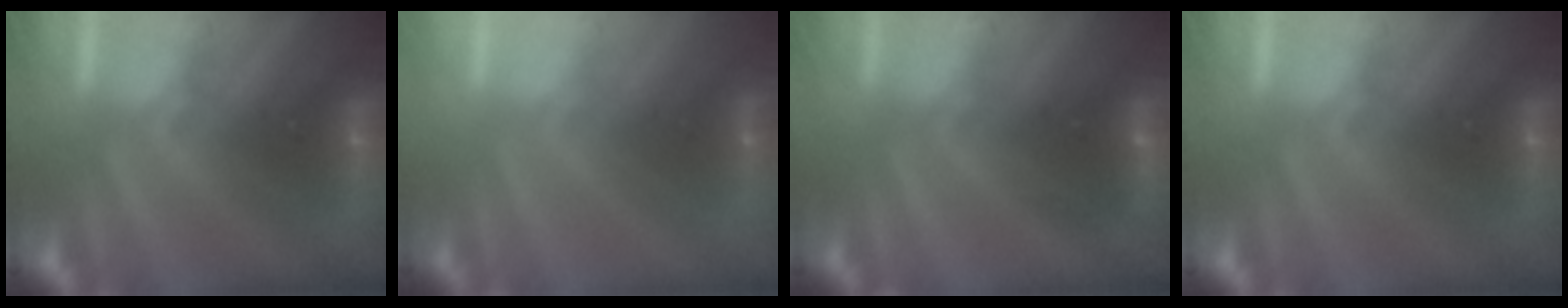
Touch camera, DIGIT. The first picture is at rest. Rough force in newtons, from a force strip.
{"total": 2.9}
{"total": 2.6}
{"total": 0.0}